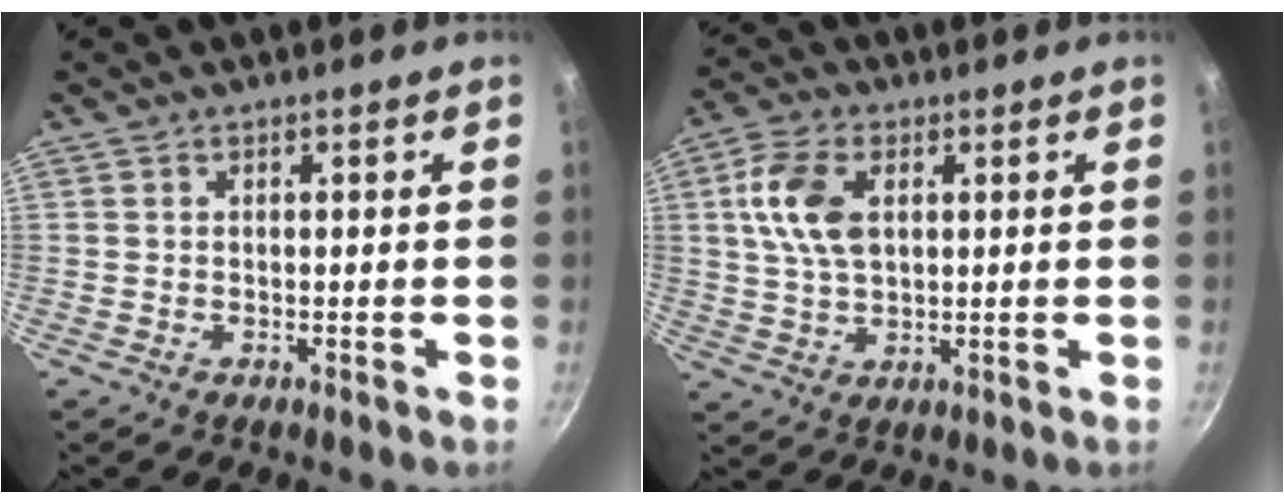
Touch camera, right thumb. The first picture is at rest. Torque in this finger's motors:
{"motor_torque": [1.22, 0.86, 1.03, -0.30, 0.15]}